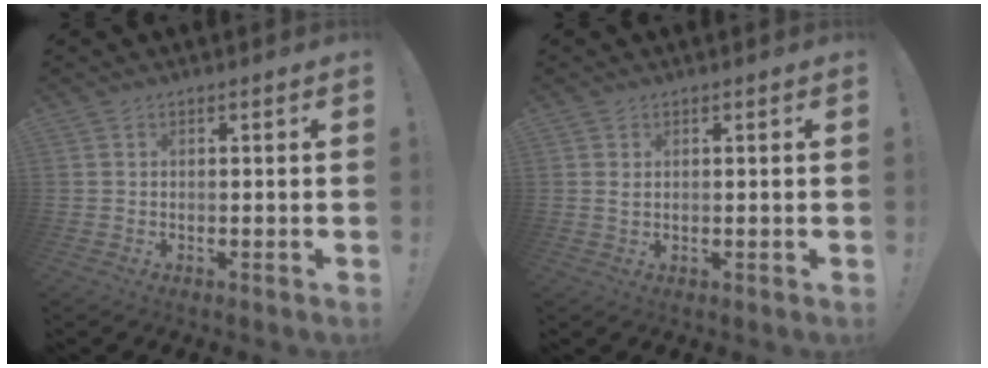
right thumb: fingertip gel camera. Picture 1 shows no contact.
{"total": 0.9, "force": [0.5, 0.6, 0.5], "torque": [-0.004, -0.001, 0.007]}